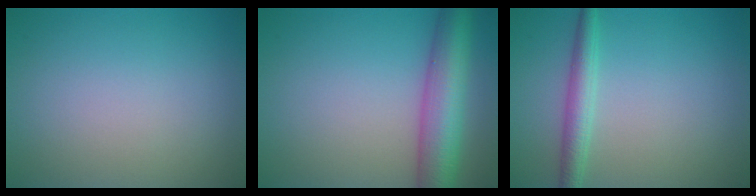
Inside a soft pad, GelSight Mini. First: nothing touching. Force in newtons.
{"total": 7.5, "press": 7.5, "slide": 0.1}
{"total": 2.6, "press": 2.6, "slide": 0.0}